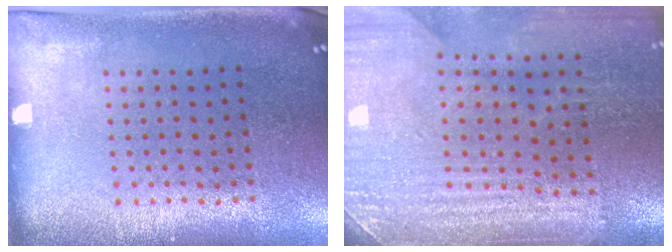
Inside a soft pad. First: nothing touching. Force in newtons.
{"total": 3.4, "press": 3.3, "slide": 0.6}